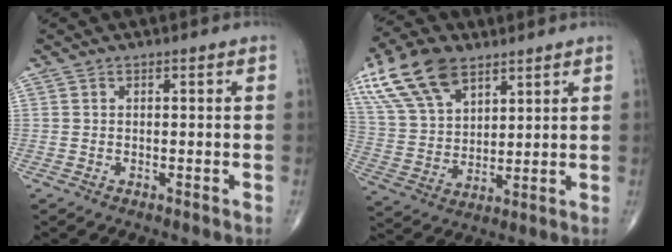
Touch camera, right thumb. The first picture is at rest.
{"total": 15.6, "force": [9.2, 8.4, 9.5], "torque": [-0.170, -0.021, 0.178]}